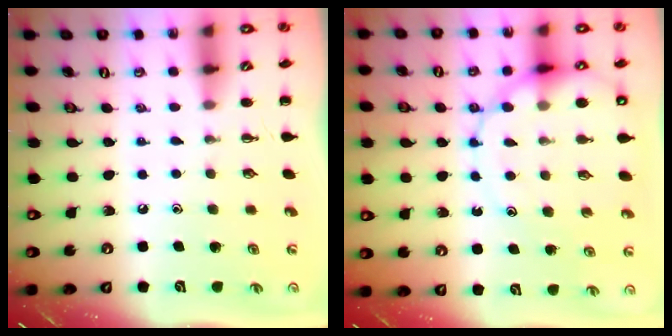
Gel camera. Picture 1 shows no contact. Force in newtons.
{"total": 14.3, "press": 13.9, "slide": 3.3}